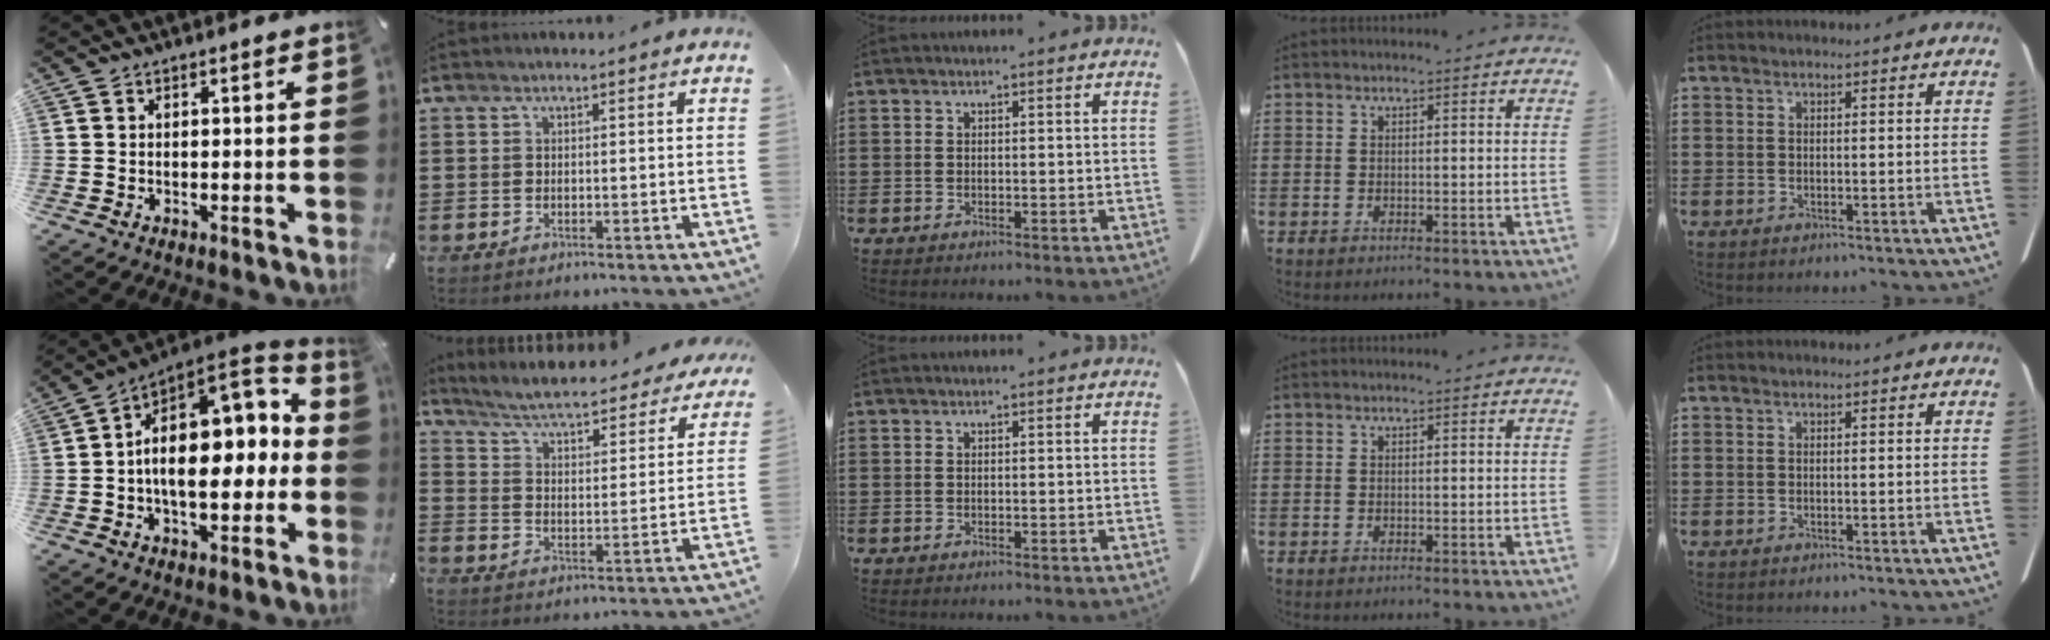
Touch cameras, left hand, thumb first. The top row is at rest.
{"thumb": {"total": 17.0, "force": [0.3, 11.0, 13.0], "torque": [-0.167, -0.023, 0.006]}, "index": {"total": 5.2, "force": [4.7, 0.0, 2.1], "torque": [-0.064, -0.037, 0.073]}}